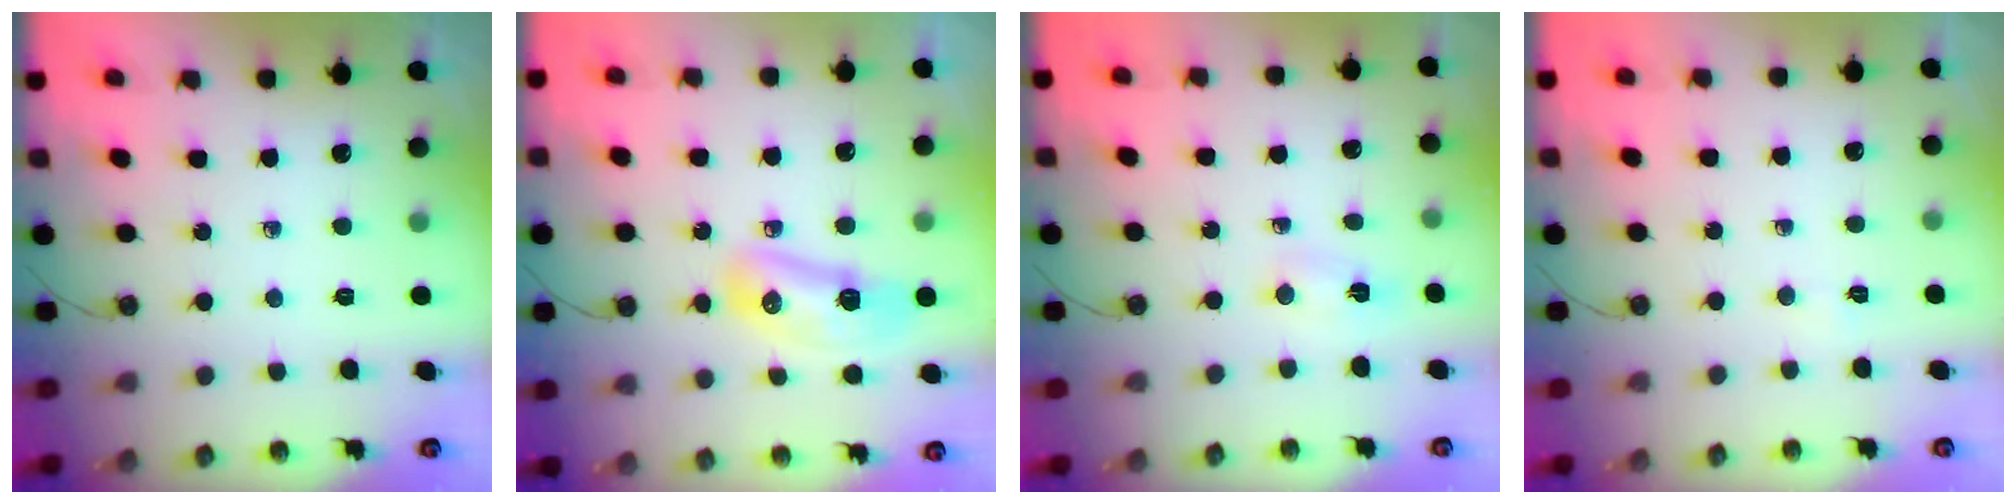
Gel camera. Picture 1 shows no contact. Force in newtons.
{"total": 9.8, "press": 9.7, "slide": 1.5}
{"total": 12.2, "press": 3.1, "slide": 11.8}
{"total": 2.1, "press": 1.6, "slide": 1.4}